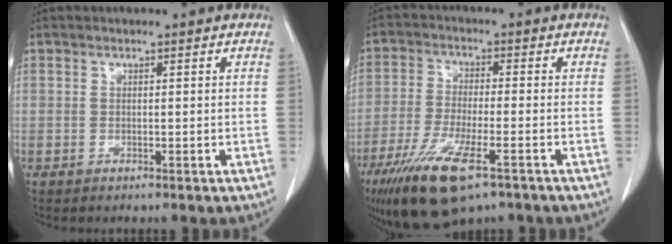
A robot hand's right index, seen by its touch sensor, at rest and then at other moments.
{"total": 12.4, "force": [-7.4, 2.8, 9.5], "torque": [-0.182, -0.028, -0.126]}